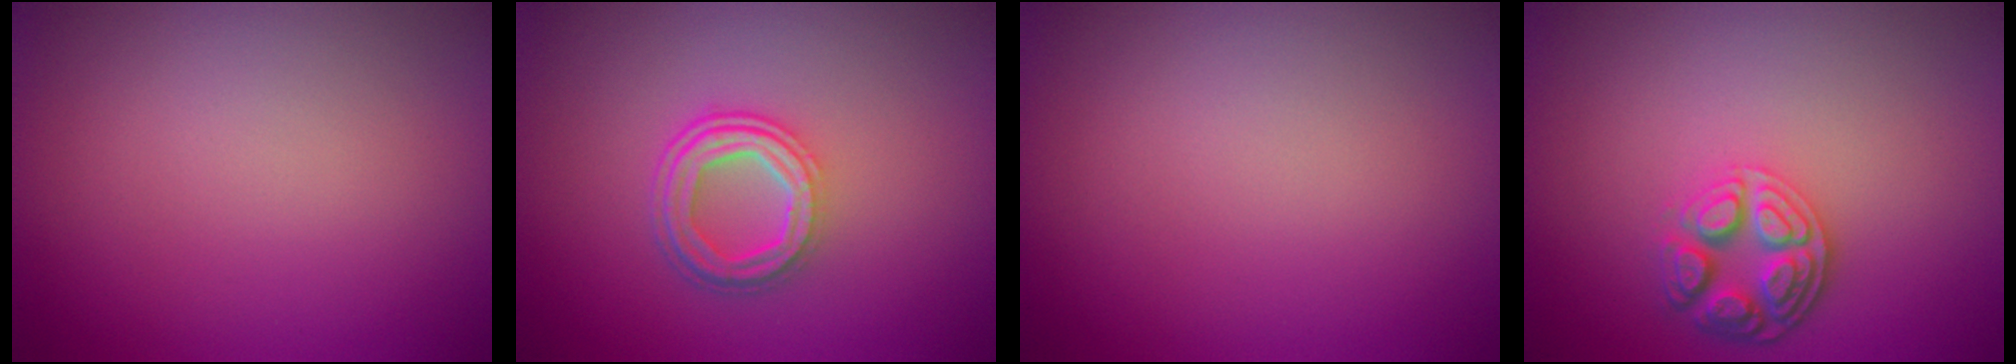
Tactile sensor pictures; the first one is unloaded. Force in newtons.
{"total": 3.9, "press": 2.9, "slide": 2.6}
{"total": 0.0}
{"total": 3.7, "press": 3.1, "slide": 2.0}